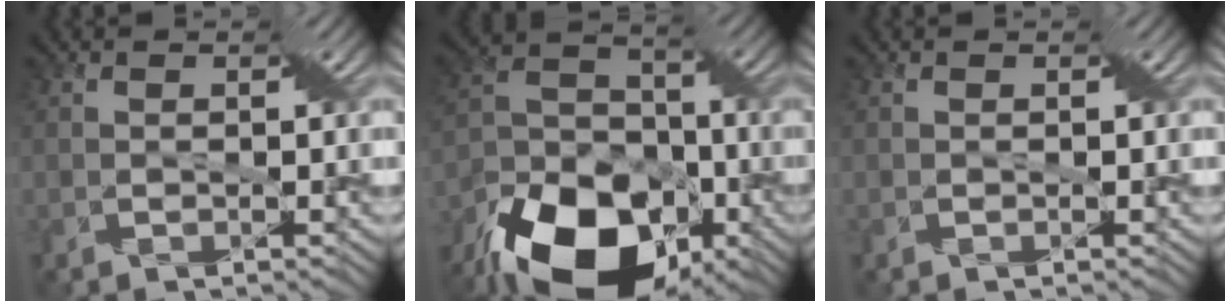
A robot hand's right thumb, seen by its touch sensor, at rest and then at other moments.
{"total": 19.3, "force": [-12.3, 10.5, 10.5], "torque": [-0.231, -0.039, -0.204]}
{"total": 0.0}